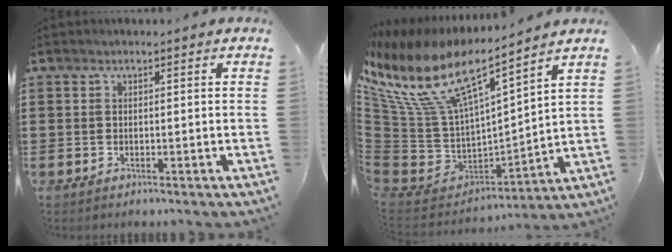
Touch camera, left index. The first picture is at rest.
{"total": 12.4, "force": [7.4, 4.8, 8.8], "torque": [-0.210, -0.046, 0.124]}